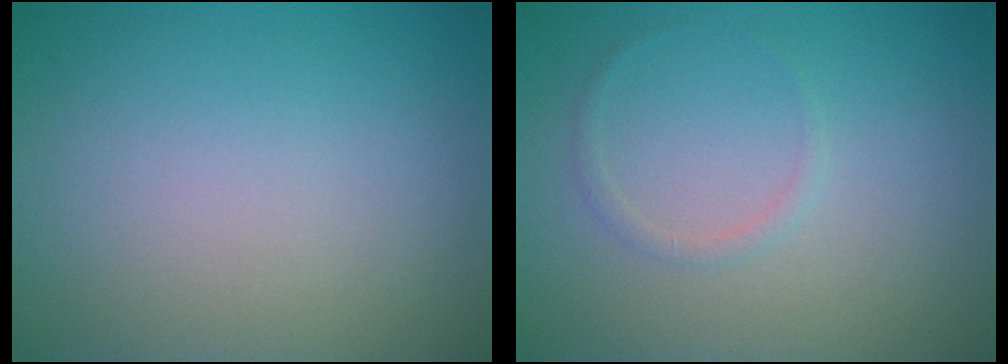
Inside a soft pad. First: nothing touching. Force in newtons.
{"total": 0.8, "press": 0.8, "slide": 0.0}